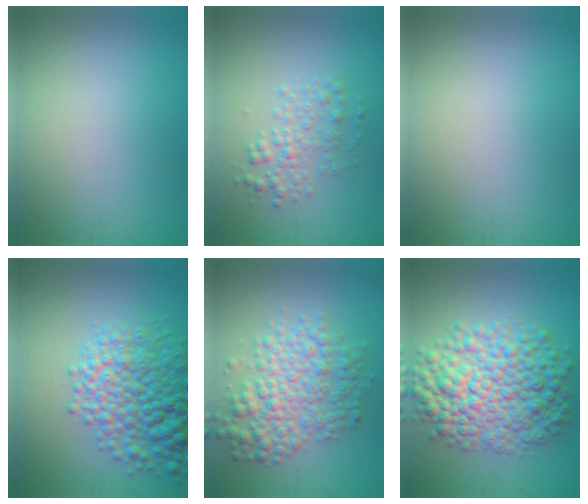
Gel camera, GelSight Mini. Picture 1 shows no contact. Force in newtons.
{"total": 2.5, "press": 2.5, "slide": 0.0}
{"total": 0.0}
{"total": 7.6, "press": 7.6, "slide": 0.3}
{"total": 6.1, "press": 6.1, "slide": 0.1}
{"total": 9.3, "press": 9.3, "slide": 0.2}